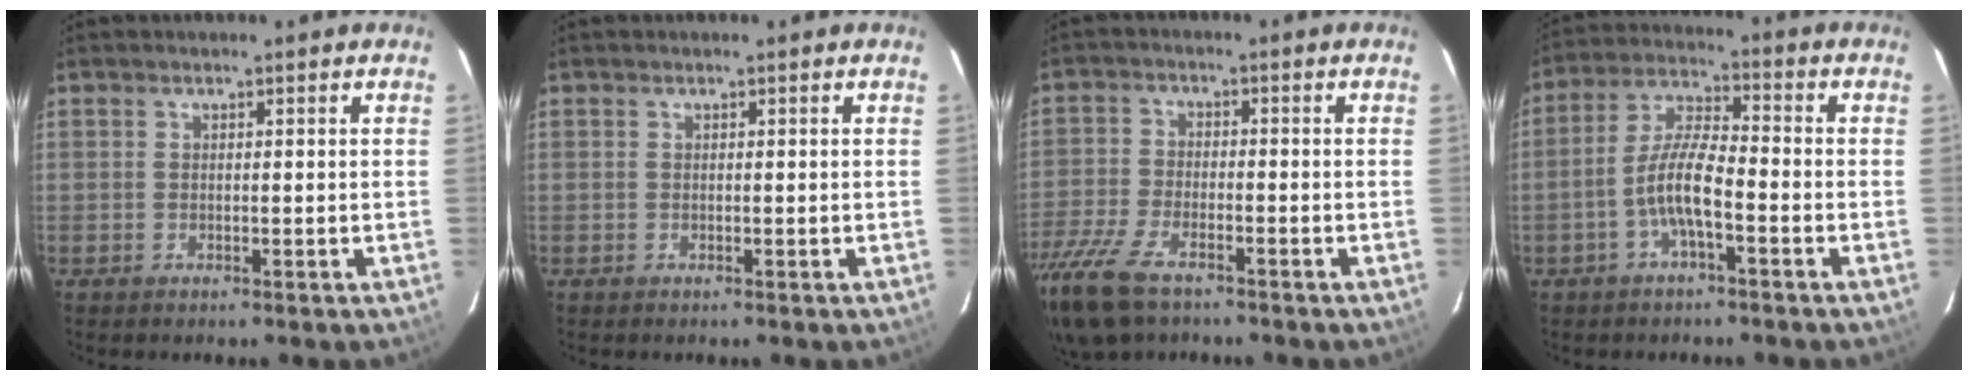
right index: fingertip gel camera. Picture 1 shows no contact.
{"total": 0.0}
{"total": 14.2, "force": [-10.0, 5.9, 8.2], "torque": [-0.204, -0.040, -0.197]}
{"total": 7.6, "force": [-3.2, 1.7, 6.7], "torque": [-0.144, 0.009, -0.059]}